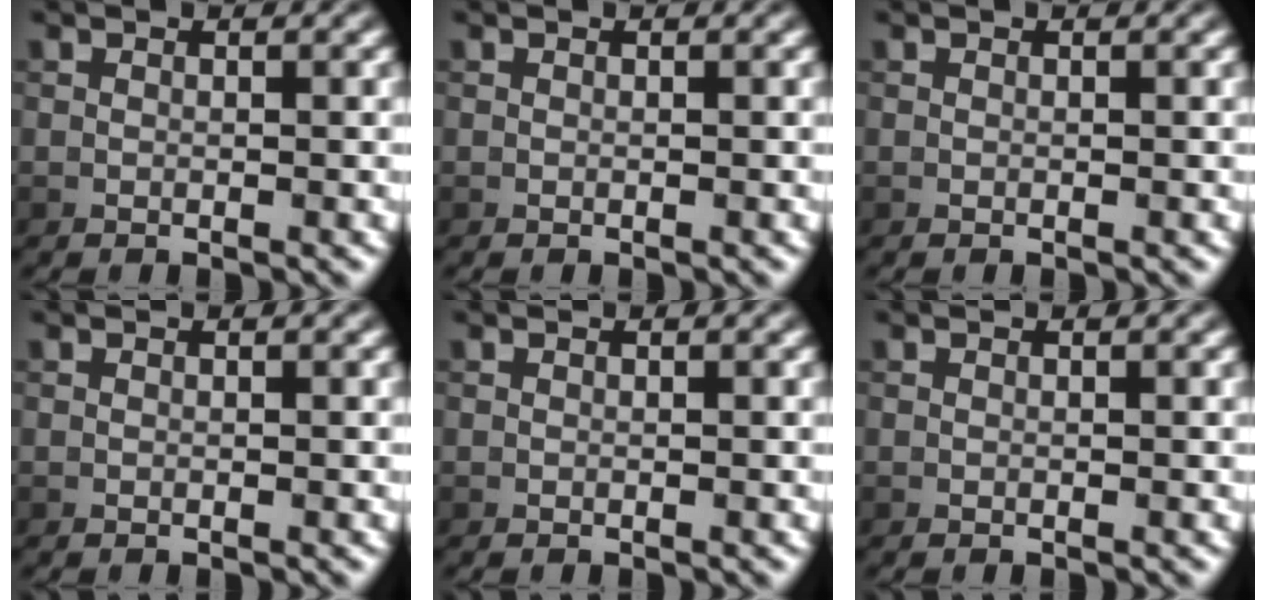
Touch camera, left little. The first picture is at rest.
{"total": 0.0}
{"total": 0.0}
{"total": 0.0}
{"total": 0.0}
{"total": 0.0}